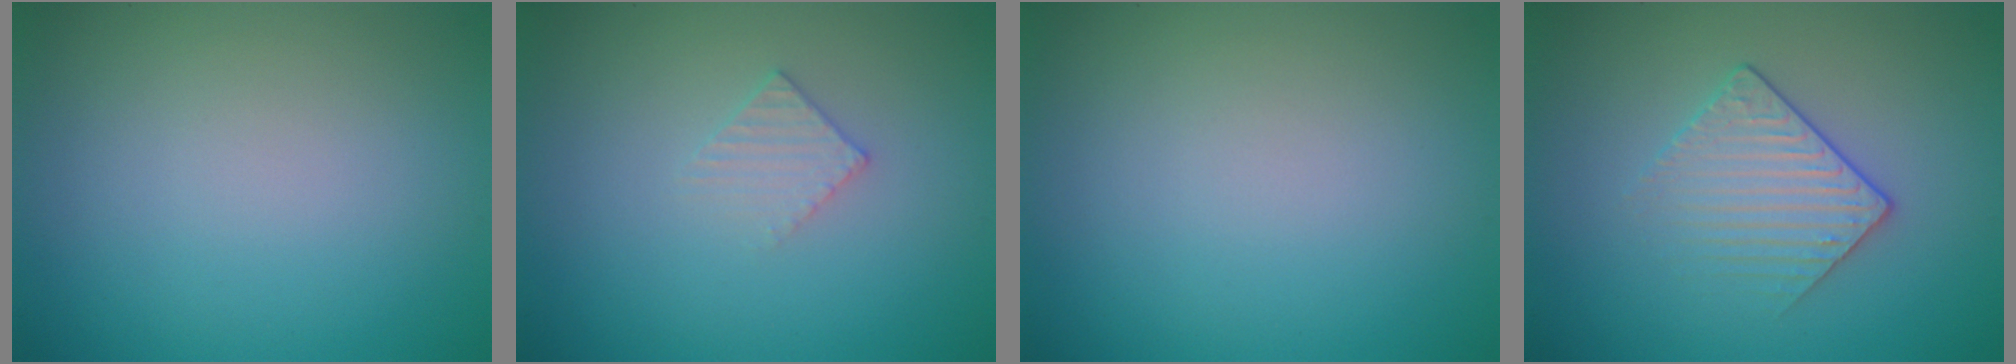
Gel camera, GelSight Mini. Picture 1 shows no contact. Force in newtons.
{"total": 1.4, "press": 1.4, "slide": 0.2}
{"total": 0.0}
{"total": 2.1, "press": 1.8, "slide": 1.1}